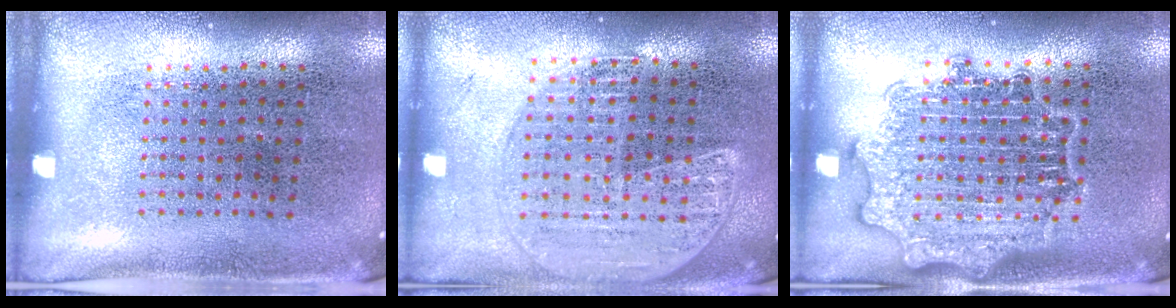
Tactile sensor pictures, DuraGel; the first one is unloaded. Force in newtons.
{"total": 1.6, "press": 1.6, "slide": 0.5}
{"total": 2.4, "press": 2.4, "slide": 0.3}